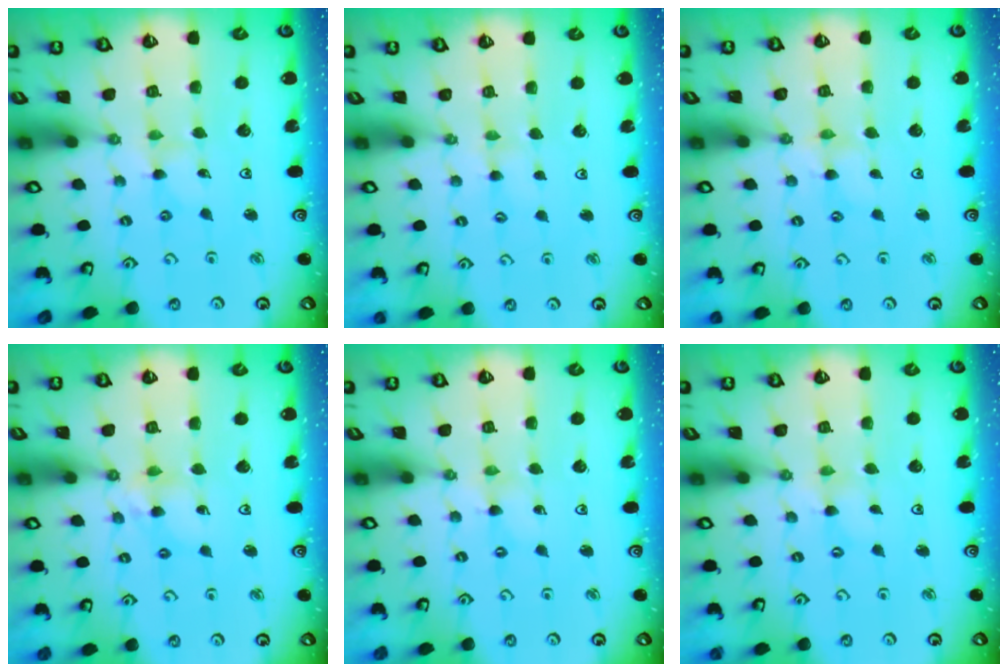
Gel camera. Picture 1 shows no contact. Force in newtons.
{"total": 2.1, "press": 2.0, "slide": 0.3}
{"total": 1.5, "press": 1.5, "slide": 0.2}
{"total": 5.4, "press": 5.3, "slide": 0.5}
{"total": 0.0}
{"total": 0.0}